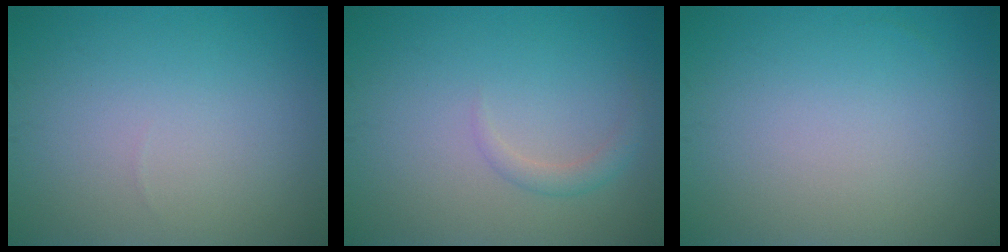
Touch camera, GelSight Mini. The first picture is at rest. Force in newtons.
{"total": 1.3, "press": 1.3, "slide": 0.1}
{"total": 0.0}